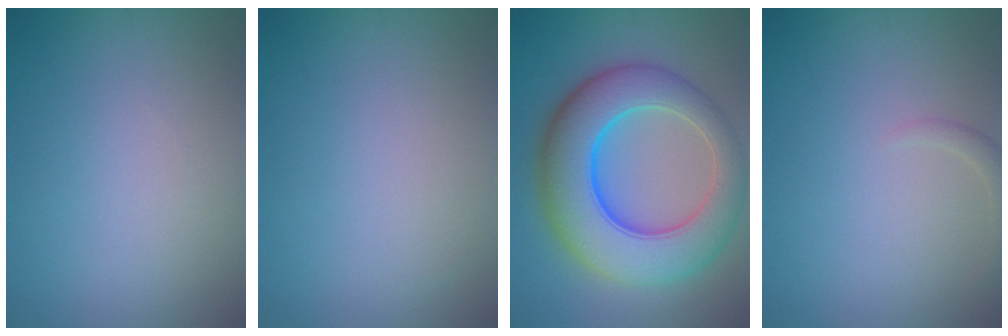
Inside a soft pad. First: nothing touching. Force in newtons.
{"total": 0.0}
{"total": 10.6, "press": 10.6, "slide": 0.2}
{"total": 1.2, "press": 1.2, "slide": 0.1}